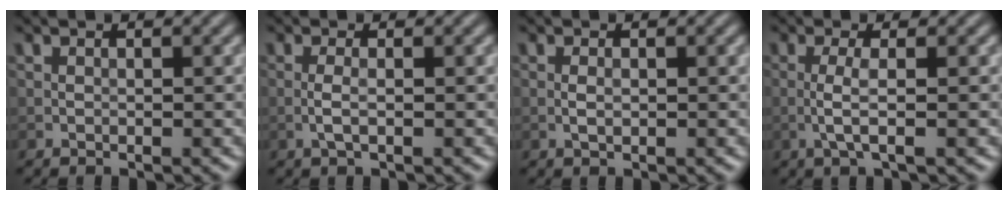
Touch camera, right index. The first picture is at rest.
{"total": 1.4, "force": [-0.3, 0.3, 1.3], "torque": [-0.029, 0.000, -0.010]}
{"total": 1.0, "force": [-0.1, 0.5, 0.8], "torque": [-0.020, -0.001, -0.003]}
{"total": 2.2, "force": [-0.4, 0.2, 2.2], "torque": [-0.046, 0.000, -0.013]}